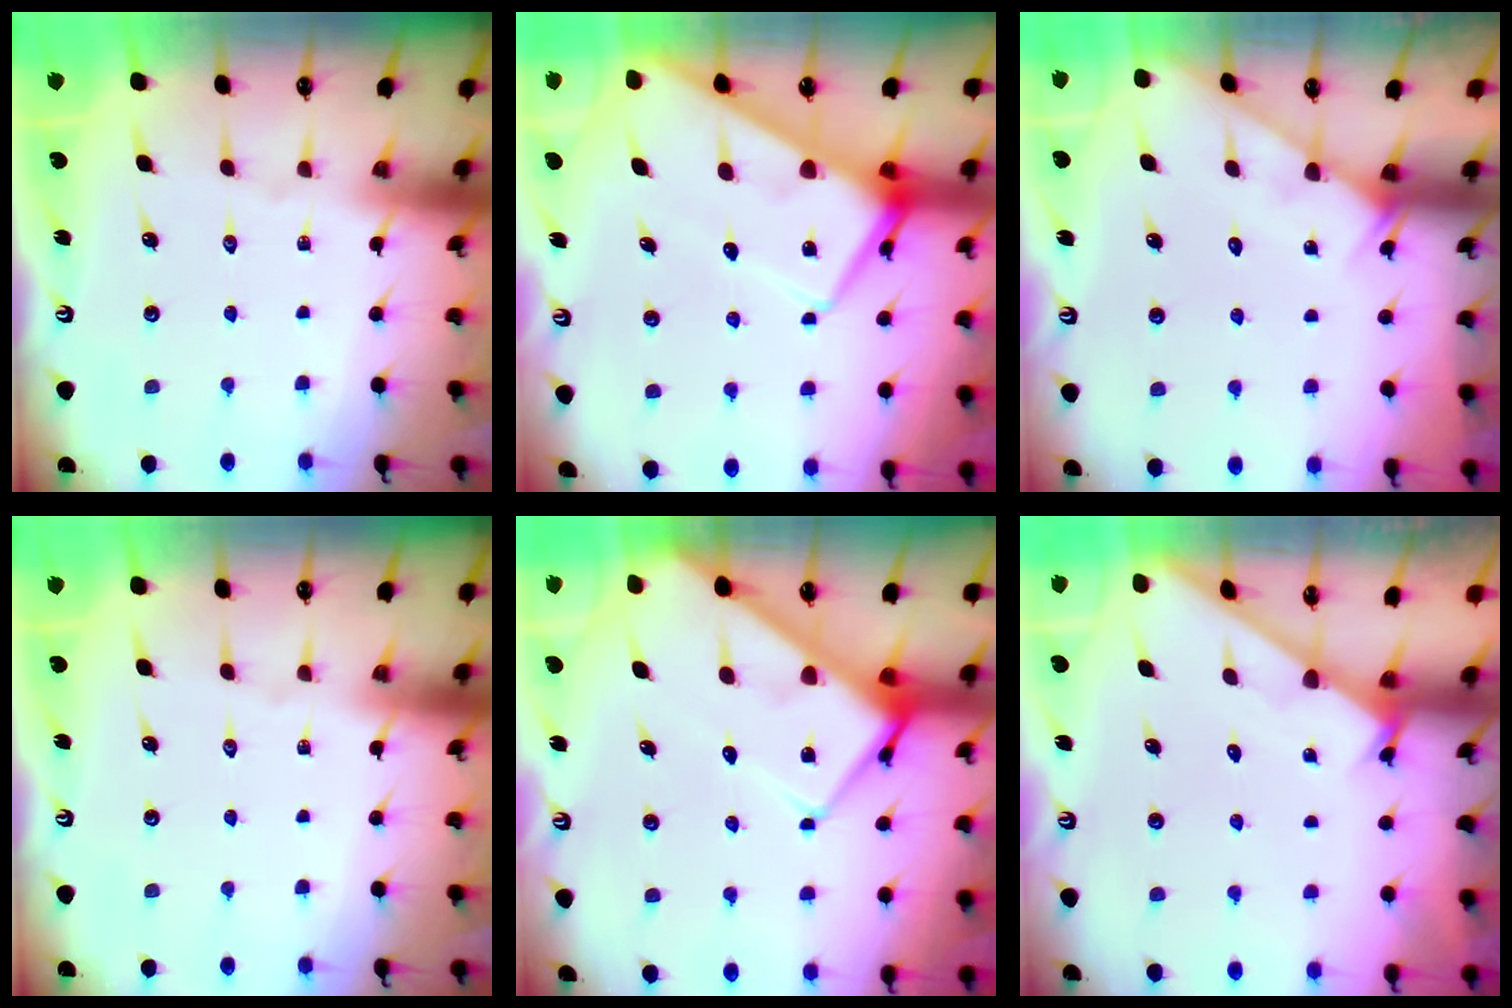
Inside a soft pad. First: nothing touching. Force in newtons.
{"total": 11.8, "press": 11.7, "slide": 1.1}
{"total": 4.4, "press": 4.3, "slide": 0.3}
{"total": 0.0}
{"total": 11.0, "press": 10.9, "slide": 1.0}
{"total": 2.7, "press": 2.7, "slide": 0.2}